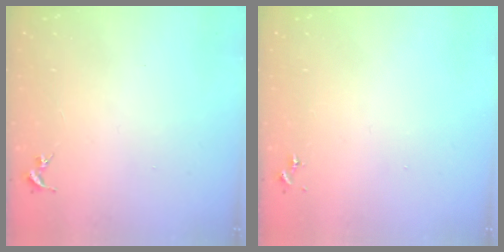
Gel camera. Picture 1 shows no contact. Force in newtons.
{"total": 0.0}